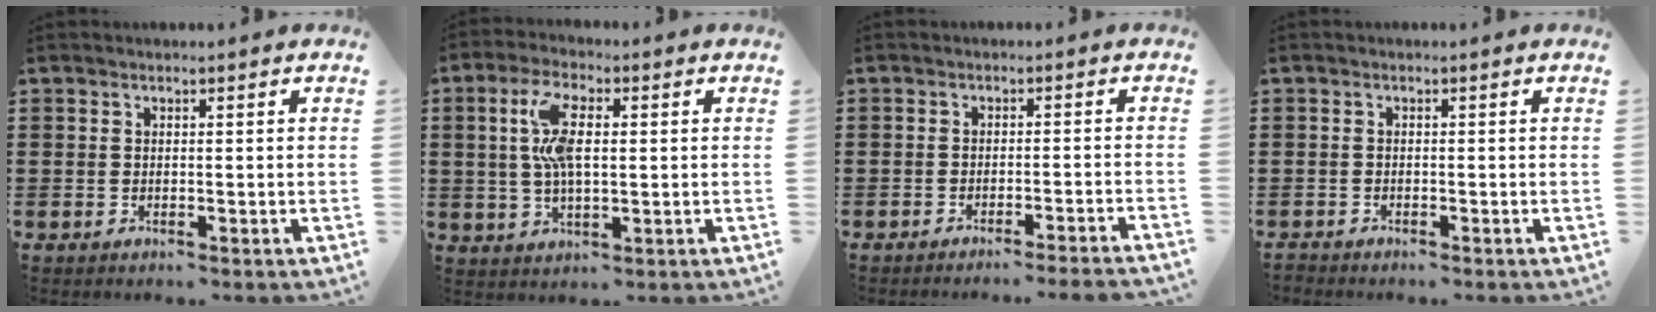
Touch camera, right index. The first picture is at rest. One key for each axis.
{"total": 7.9, "fx": 1.1, "fy": 3.1, "fz": 7.2, "tx": -0.155, "ty": 0.007, "tz": 0.013}
{"total": 2.1, "fx": -1.9, "fy": -0.5, "fz": 0.8, "tx": -0.014, "ty": 0.000, "tz": -0.039}
{"total": 0.8, "fx": -0.7, "fy": 0.2, "fz": -0.2, "tx": 0.001, "ty": 0.005, "tz": -0.016}